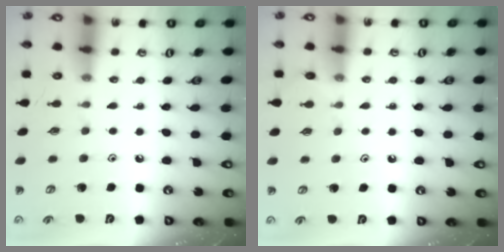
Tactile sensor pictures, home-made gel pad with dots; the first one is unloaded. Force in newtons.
{"total": 3.5, "press": 3.4, "slide": 0.4}